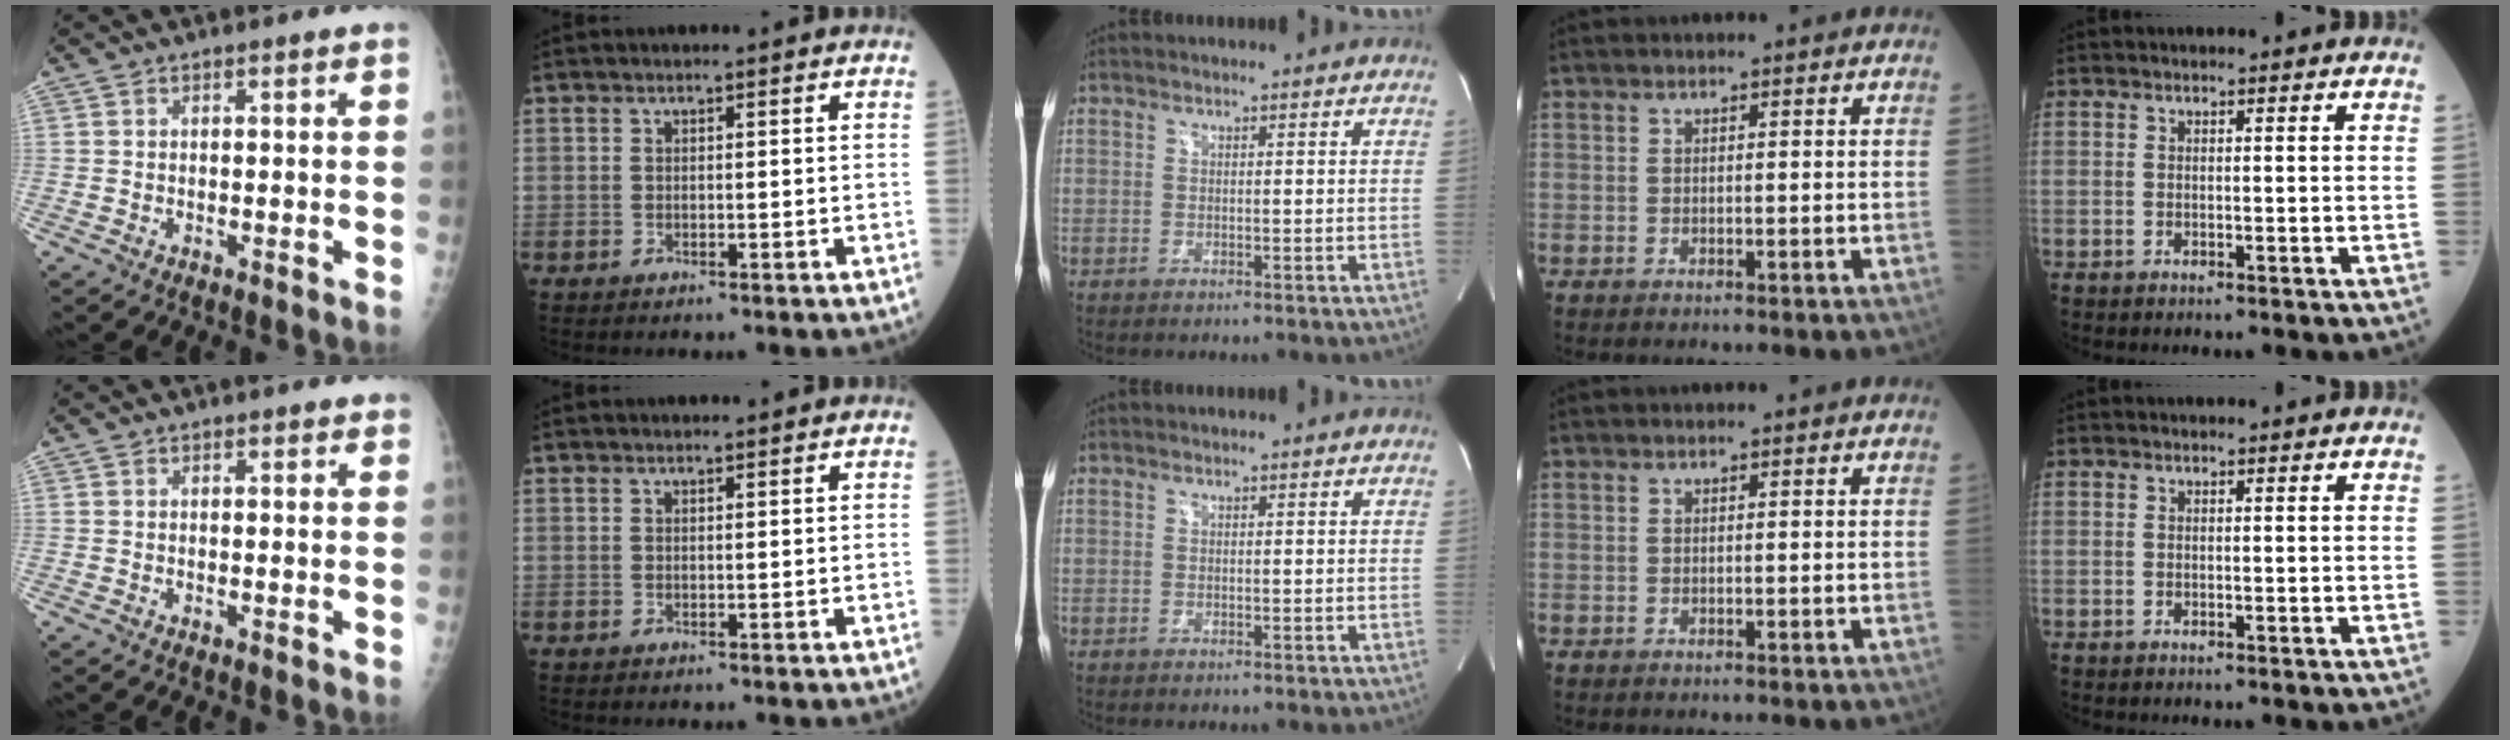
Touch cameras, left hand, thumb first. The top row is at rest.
{"thumb": {"total": 1.0, "force": [0.8, 0.6, 0.1], "torque": [0.009, -0.005, 0.005]}, "index": {"total": 0.6, "force": [0.6, 0.1, 0.0], "torque": [-0.002, 0.002, 0.008]}}